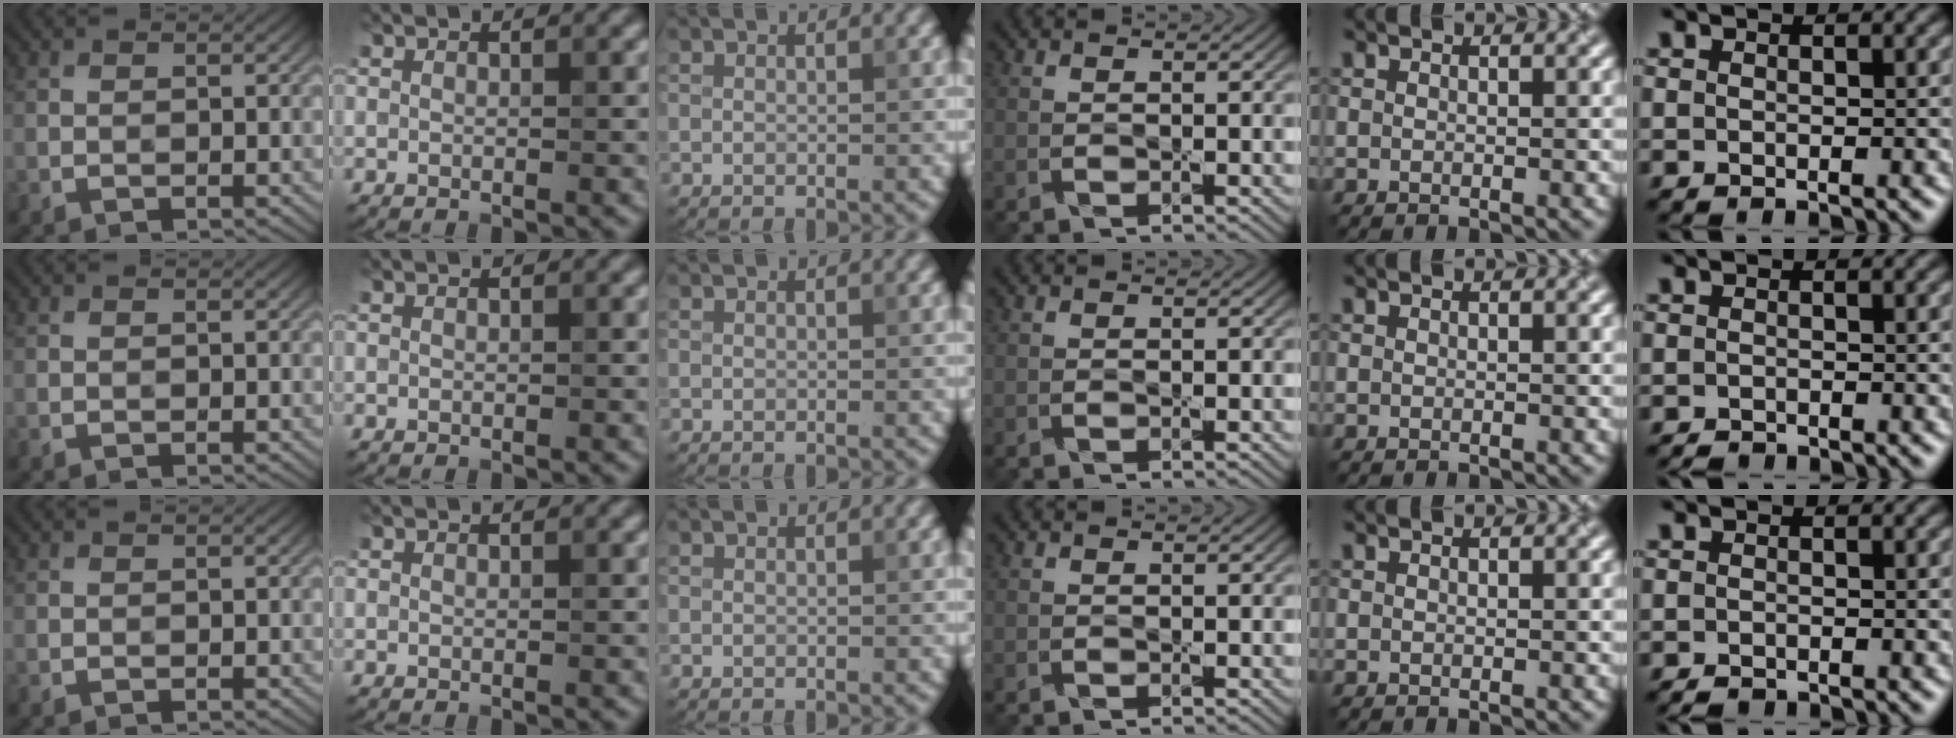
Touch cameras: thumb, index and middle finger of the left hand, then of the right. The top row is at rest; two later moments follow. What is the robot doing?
{"motion": "press", "object": "keyboard"}